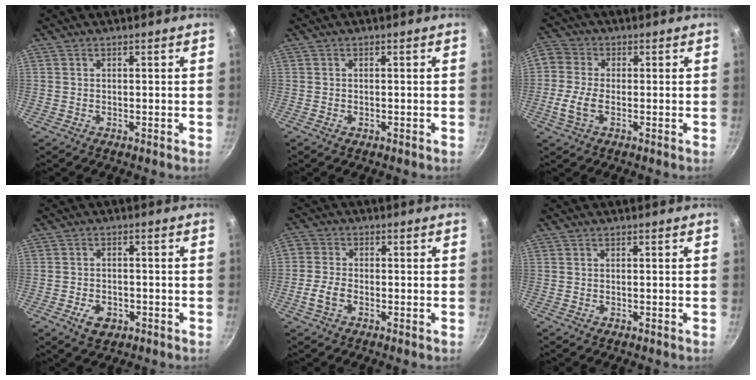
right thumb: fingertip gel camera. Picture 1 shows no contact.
{"total": 0.6, "force": [-0.2, 0.4, 0.4], "torque": [-0.006, 0.001, -0.004]}
{"total": 8.3, "force": [-1.5, 5.5, 6.0], "torque": [-0.122, 0.021, -0.044]}
{"total": 5.1, "force": [-2.3, 3.4, 3.1], "torque": [-0.050, 0.011, -0.036]}
{"total": 5.3, "force": [-1.8, 3.5, 3.4], "torque": [-0.072, 0.020, -0.047]}
{"total": 0.0}